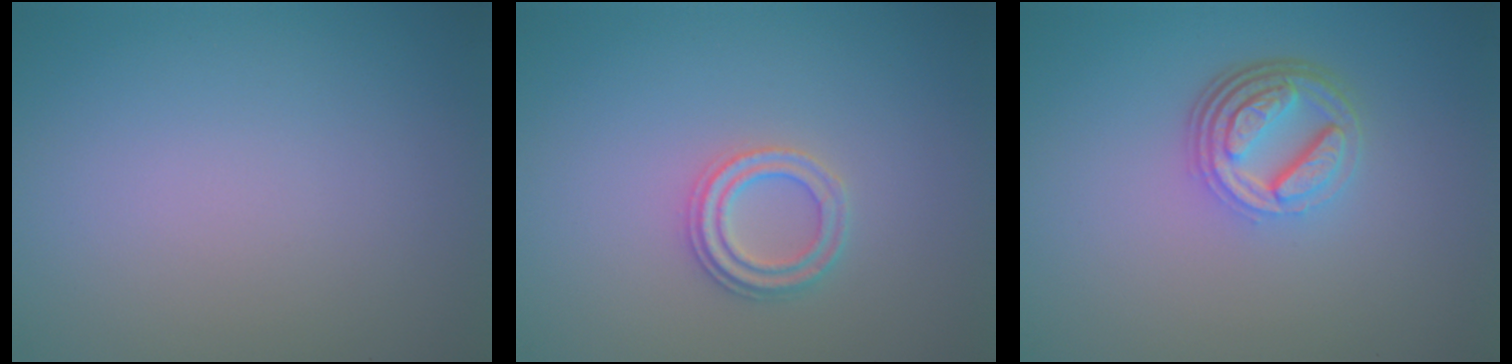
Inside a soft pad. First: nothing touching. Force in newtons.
{"total": 2.2, "press": 2.1, "slide": 0.6}
{"total": 4.7, "press": 3.4, "slide": 3.2}